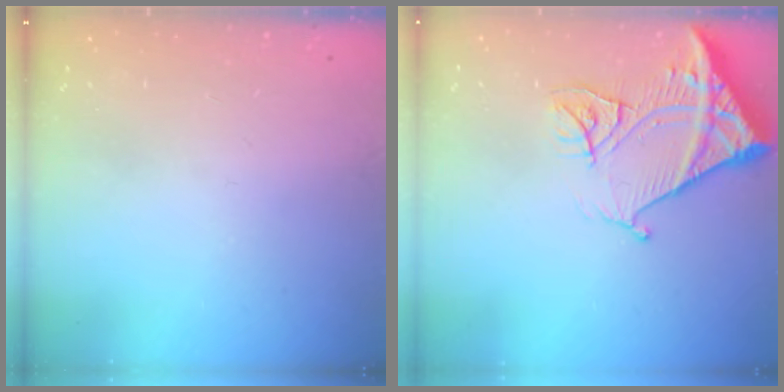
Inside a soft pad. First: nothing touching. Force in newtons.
{"total": 15.3, "press": 15.2, "slide": 1.7}